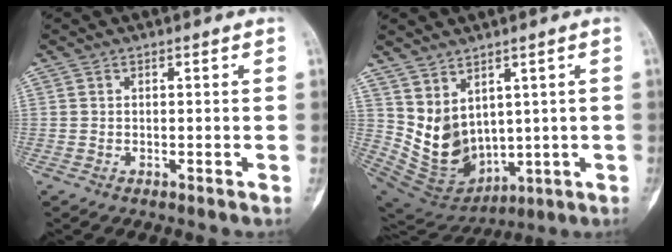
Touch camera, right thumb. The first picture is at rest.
{"total": 11.8, "force": [3.0, 8.6, 7.4], "torque": [-0.108, -0.023, 0.099]}